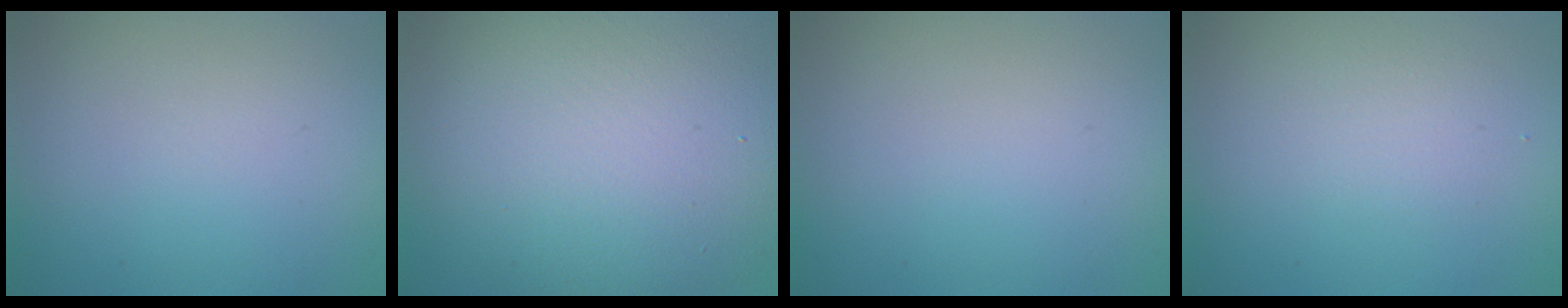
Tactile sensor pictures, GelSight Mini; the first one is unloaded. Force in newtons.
{"total": 14.1, "press": 14.1, "slide": 0.8}
{"total": 0.0}
{"total": 1.6, "press": 1.6, "slide": 0.1}